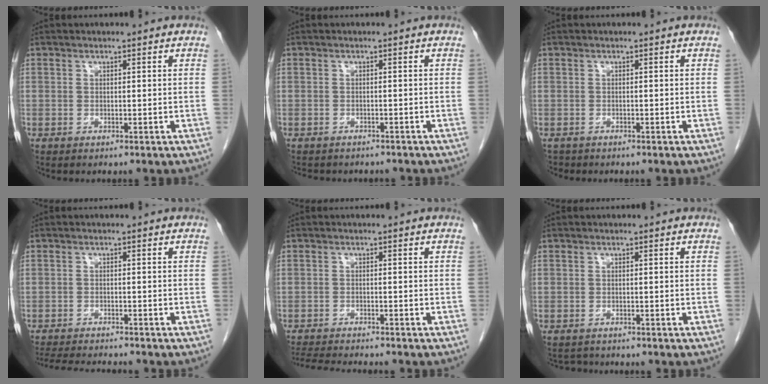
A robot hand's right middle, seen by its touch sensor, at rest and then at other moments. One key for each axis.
{"total": 5.9, "fx": -5.1, "fy": 2.5, "fz": 1.5, "tx": -0.022, "ty": 0.003, "tz": -0.061}
{"total": 1.0, "fx": -0.9, "fy": 0.5, "fz": -0.1, "tx": -0.010, "ty": 0.000, "tz": -0.014}
{"total": 8.4, "fx": -7.8, "fy": 0.7, "fz": 3.0, "tx": -0.045, "ty": -0.010, "tz": -0.119}
{"total": 7.6, "fx": -7.1, "fy": 0.5, "fz": 2.8, "tx": -0.043, "ty": -0.013, "tz": -0.112}
{"total": 1.6, "fx": -1.5, "fy": 0.6, "fz": -0.2, "tx": 0.002, "ty": -0.004, "tz": -0.023}